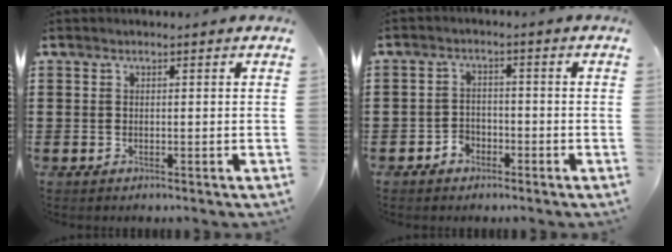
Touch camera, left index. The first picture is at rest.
{"total": 2.7, "force": [-2.1, 1.7, 0.3], "torque": [-0.013, 0.003, -0.045]}